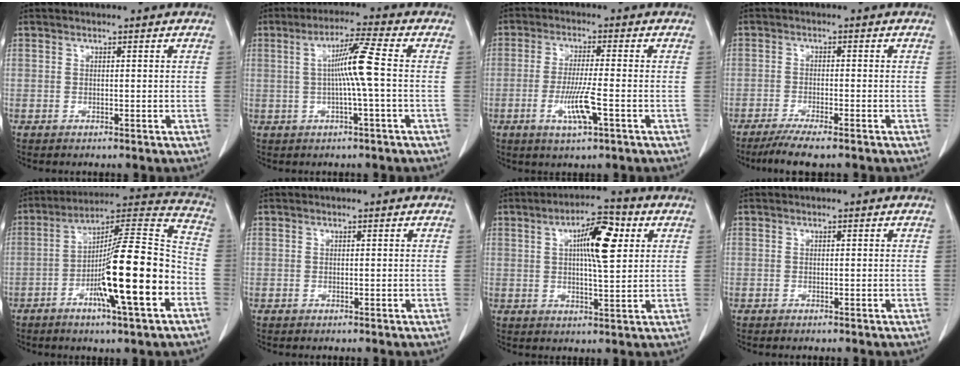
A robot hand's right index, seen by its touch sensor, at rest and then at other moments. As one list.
[{"total": 6.8, "force": [0.0, -1.1, 6.8], "torque": [-0.122, 0.008, 0.002]}, {"total": 6.3, "force": [-2.3, 0.2, 5.9], "torque": [-0.116, -0.012, -0.041]}, {"total": 6.3, "force": [-5.0, 0.2, 3.8], "torque": [-0.059, -0.014, -0.081]}, {"total": 18.5, "force": [-6.1, 1.3, 17.5], "torque": [-0.282, 0.000, -0.101]}, {"total": 0.0}, {"total": 9.0, "force": [2.8, 1.9, 8.4], "torque": [-0.136, 0.012, 0.044]}, {"total": 0.0}]